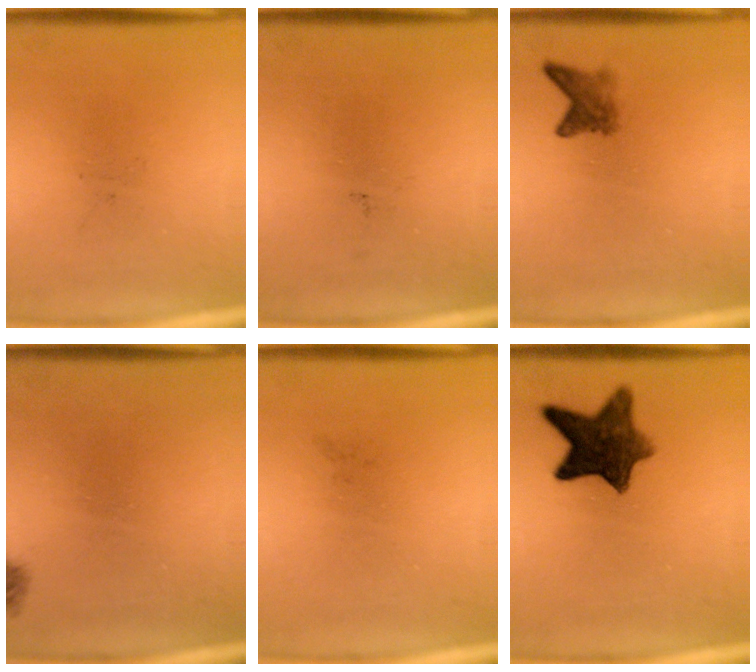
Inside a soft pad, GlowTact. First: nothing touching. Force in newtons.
{"total": 0.0}
{"total": 2.3}
{"total": 1.0}
{"total": 0.0}
{"total": 9.9}